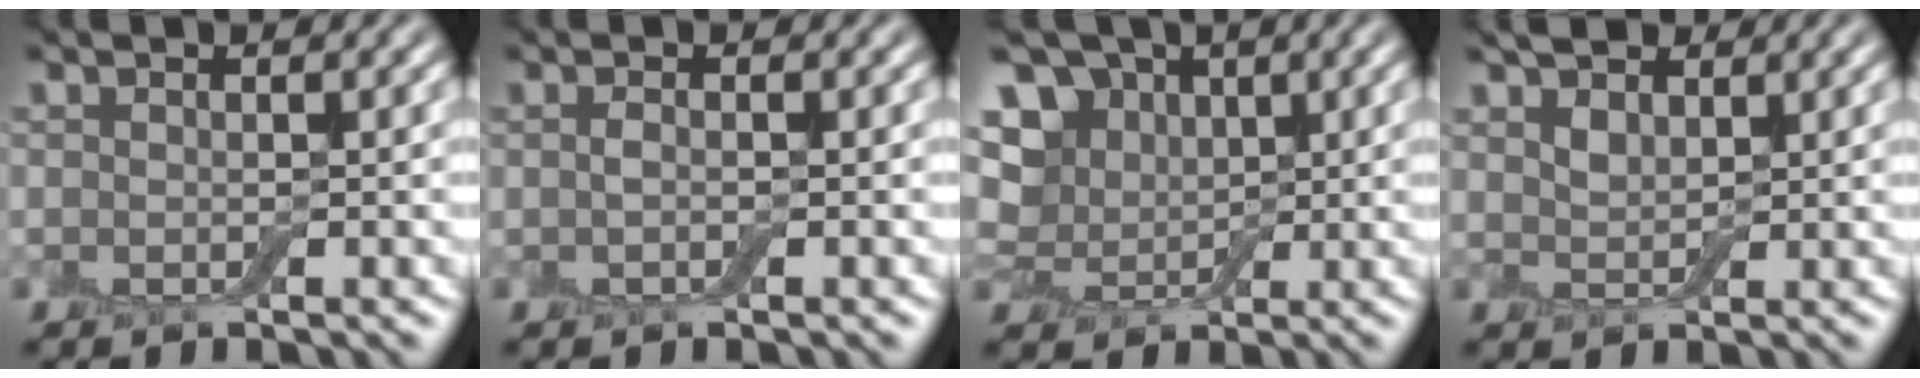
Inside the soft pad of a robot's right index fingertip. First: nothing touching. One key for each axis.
{"total": 0.8, "fx": 0.0, "fy": 0.2, "fz": 0.7, "tx": -0.018, "ty": -0.001, "tz": -0.001}
{"total": 8.1, "fx": 2.2, "fy": 6.3, "fz": 4.7, "tx": -0.083, "ty": 0.022, "tz": 0.011}
{"total": 2.7, "fx": 1.9, "fy": 1.5, "fz": 1.3, "tx": -0.032, "ty": 0.006, "tz": 0.036}